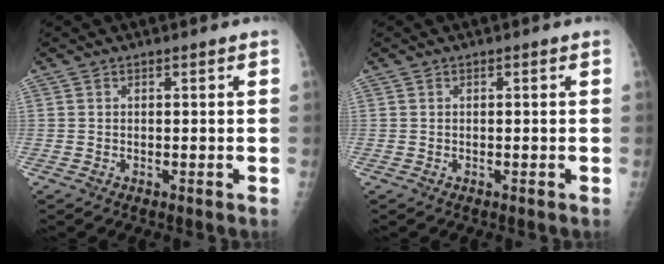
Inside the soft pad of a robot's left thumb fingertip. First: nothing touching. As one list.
[{"total": 0.0}]